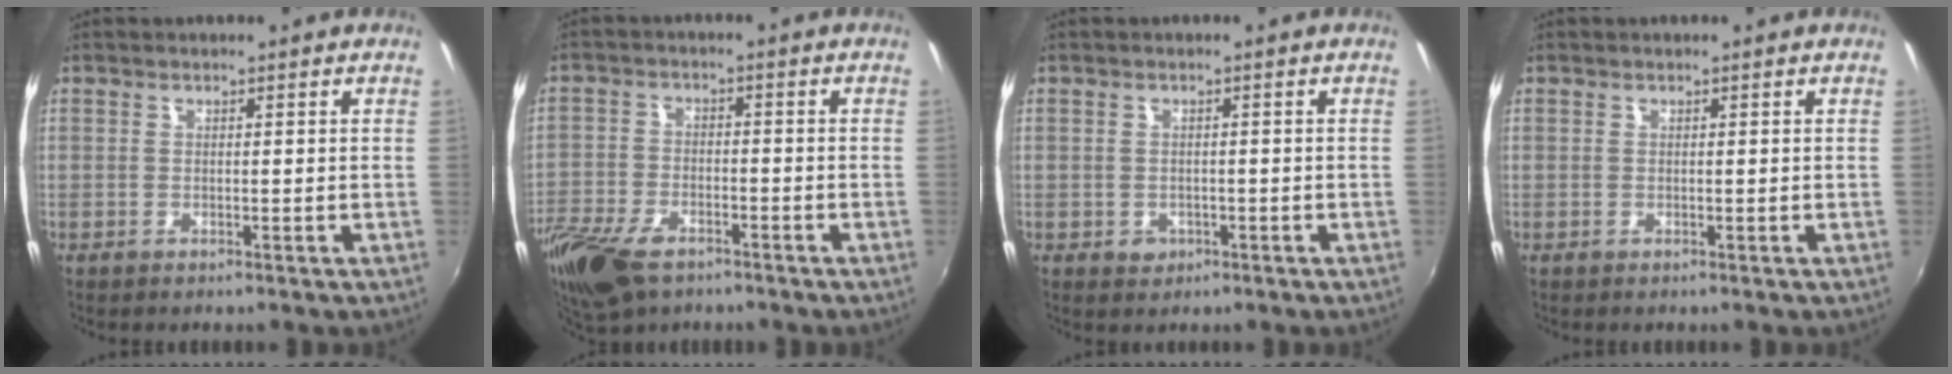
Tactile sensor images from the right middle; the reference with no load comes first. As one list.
[{"total": 14.2, "force": [-9.3, 7.2, 8.0], "torque": [-0.203, -0.036, -0.177]}, {"total": 2.2, "force": [-0.8, 1.9, 0.7], "torque": [-0.015, -0.003, -0.009]}, {"total": 0.0}]